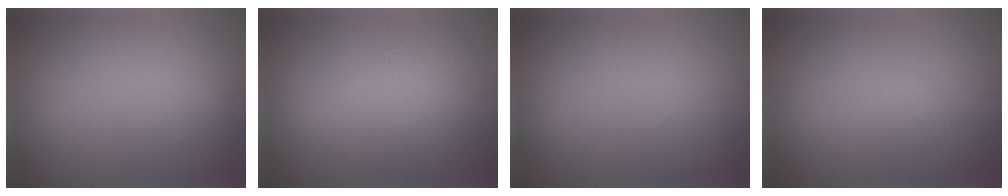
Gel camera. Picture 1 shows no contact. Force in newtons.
{"total": 4.6, "press": 4.6, "slide": 0.2}
{"total": 0.0}
{"total": 0.9, "press": 0.9, "slide": 0.1}